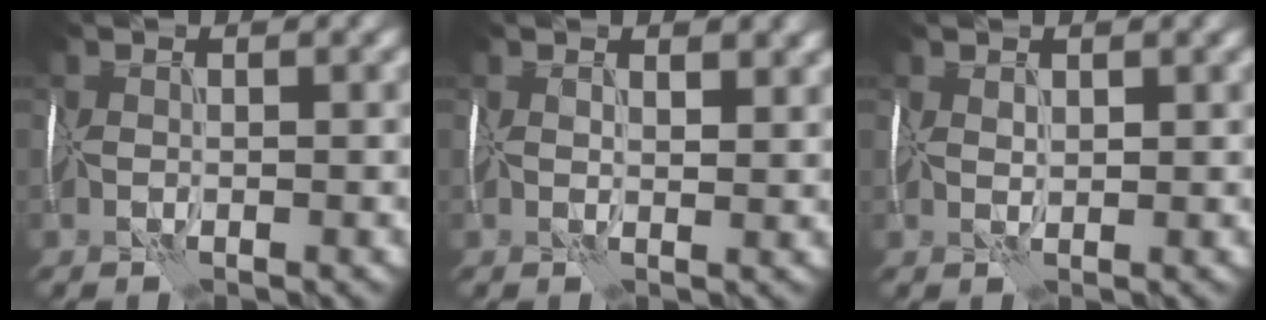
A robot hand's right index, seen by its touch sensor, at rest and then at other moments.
{"total": 2.4, "force": [1.2, 1.2, 1.7], "torque": [-0.021, 0.003, 0.019]}
{"total": 1.0, "force": [0.8, 0.4, 0.5], "torque": [-0.011, 0.002, 0.017]}